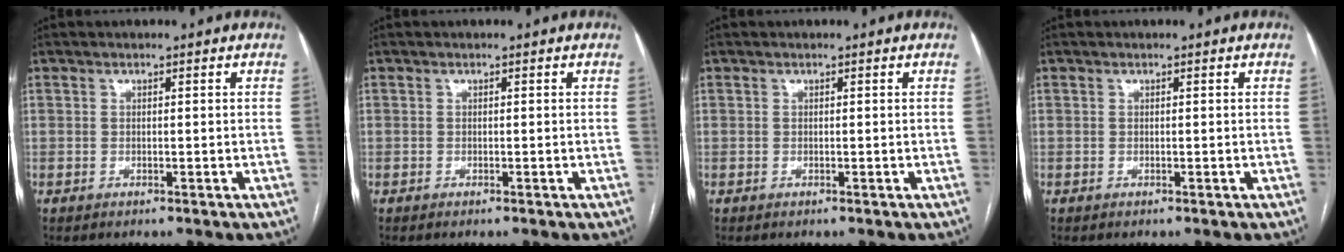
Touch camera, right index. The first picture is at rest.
{"total": 0.0}
{"total": 0.0}
{"total": 0.0}